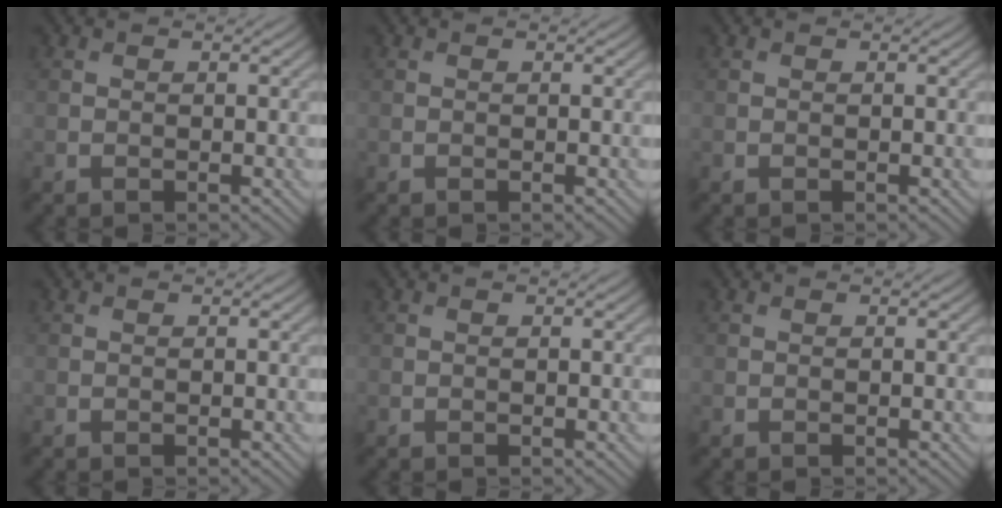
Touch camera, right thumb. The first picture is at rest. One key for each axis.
{"total": 0.0}
{"total": 0.0}
{"total": 0.0}
{"total": 0.0}
{"total": 0.0}